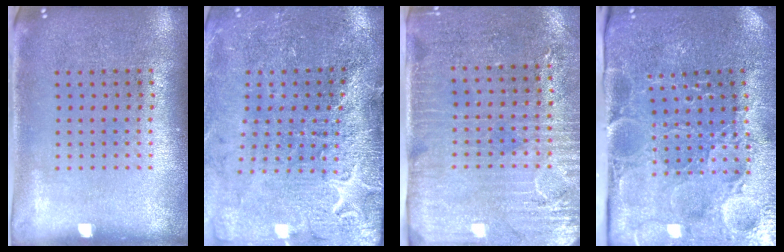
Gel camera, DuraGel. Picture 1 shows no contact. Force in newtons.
{"total": 3.2, "press": 3.2, "slide": 0.4}
{"total": 3.2, "press": 2.8, "slide": 1.6}
{"total": 3.7, "press": 3.7, "slide": 0.6}